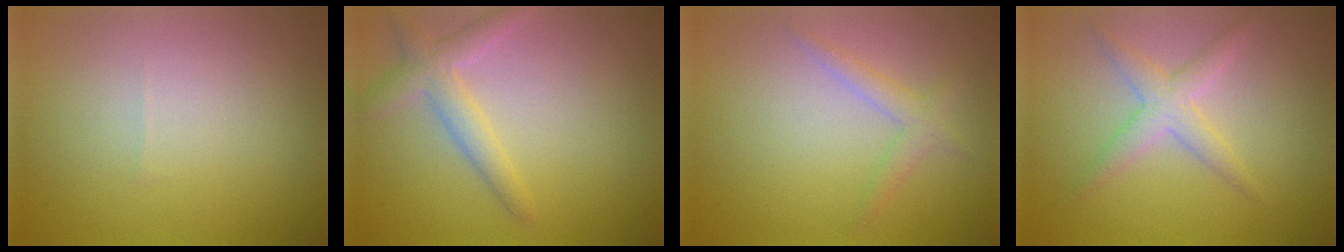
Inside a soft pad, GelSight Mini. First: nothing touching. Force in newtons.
{"total": 2.8, "press": 2.8, "slide": 0.1}
{"total": 1.7, "press": 1.7, "slide": 0.1}
{"total": 2.4, "press": 2.4, "slide": 0.1}